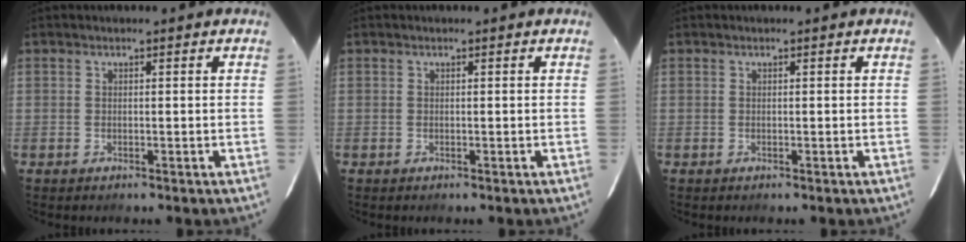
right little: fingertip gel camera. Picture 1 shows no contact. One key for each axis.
{"total": 0.0}
{"total": 0.0}